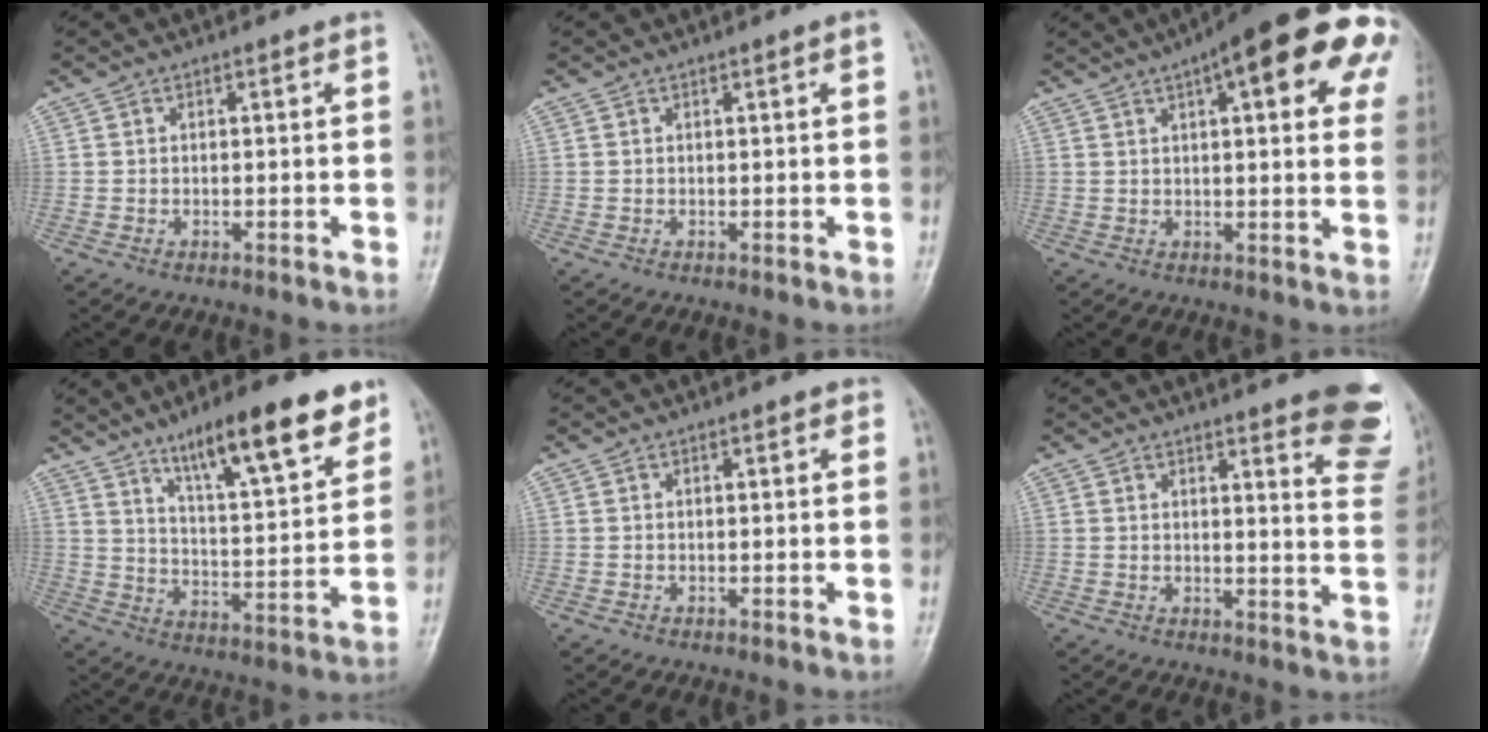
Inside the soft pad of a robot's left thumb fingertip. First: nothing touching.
{"total": 0.8, "force": [0.3, -0.1, 0.8], "torque": [-0.014, 0.001, 0.003]}
{"total": 22.8, "force": [9.6, 6.9, 19.5], "torque": [-0.227, 0.019, 0.116]}
{"total": 16.9, "force": [11.1, 4.1, 12.2], "torque": [-0.159, -0.053, 0.178]}
{"total": 0.7, "force": [0.4, 0.3, 0.5], "torque": [-0.007, 0.000, 0.002]}
{"total": 14.6, "force": [10.0, 3.4, 10.1], "torque": [-0.086, -0.057, 0.101]}